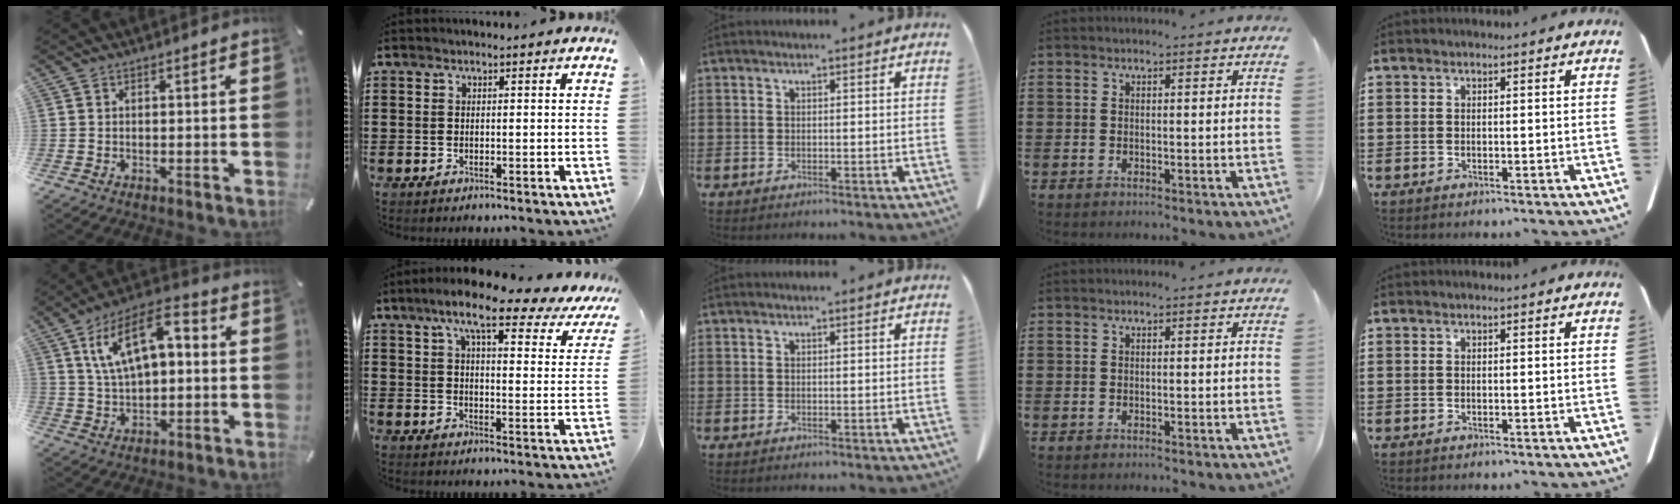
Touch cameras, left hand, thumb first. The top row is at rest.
{"thumb": {"total": 13.8, "force": [4.7, 7.7, 10.5], "torque": [-0.201, 0.003, 0.084]}, "index": {"total": 10.3, "force": [7.5, 1.7, 6.9], "torque": [-0.136, -0.031, 0.120]}}